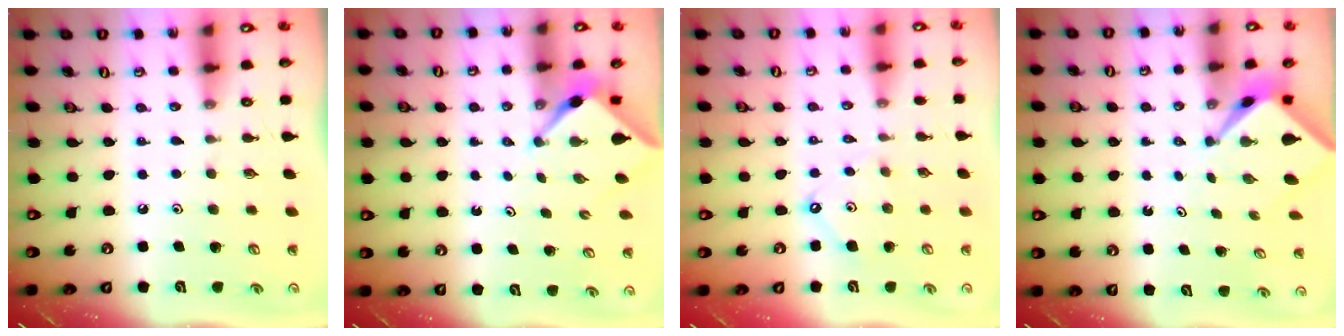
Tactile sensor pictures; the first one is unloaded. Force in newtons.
{"total": 3.1, "press": 3.1, "slide": 0.3}
{"total": 6.2, "press": 6.2, "slide": 0.7}
{"total": 2.4, "press": 2.4, "slide": 0.2}